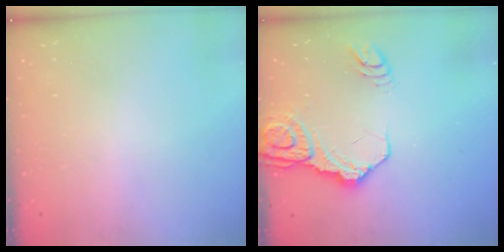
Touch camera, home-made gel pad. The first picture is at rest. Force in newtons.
{"total": 14.3, "press": 14.2, "slide": 1.7}